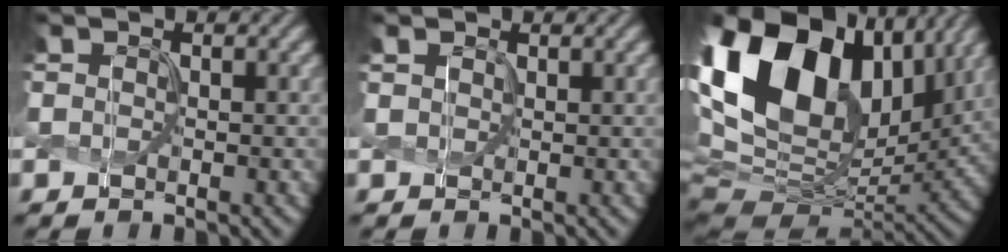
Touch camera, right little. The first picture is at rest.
{"total": 1.1, "force": [0.9, 0.5, 0.1], "torque": [-0.005, 0.001, 0.020]}
{"total": 19.6, "force": [6.9, 12.5, 13.4], "torque": [-0.283, 0.030, 0.124]}